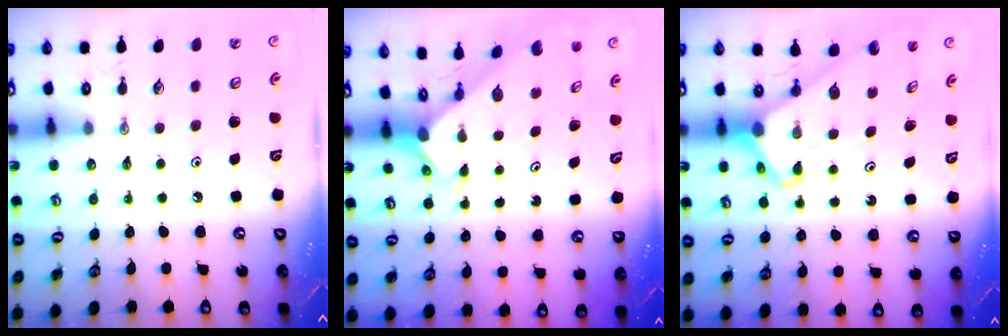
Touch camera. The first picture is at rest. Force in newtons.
{"total": 2.4, "press": 2.4, "slide": 0.2}
{"total": 5.6, "press": 5.5, "slide": 0.7}